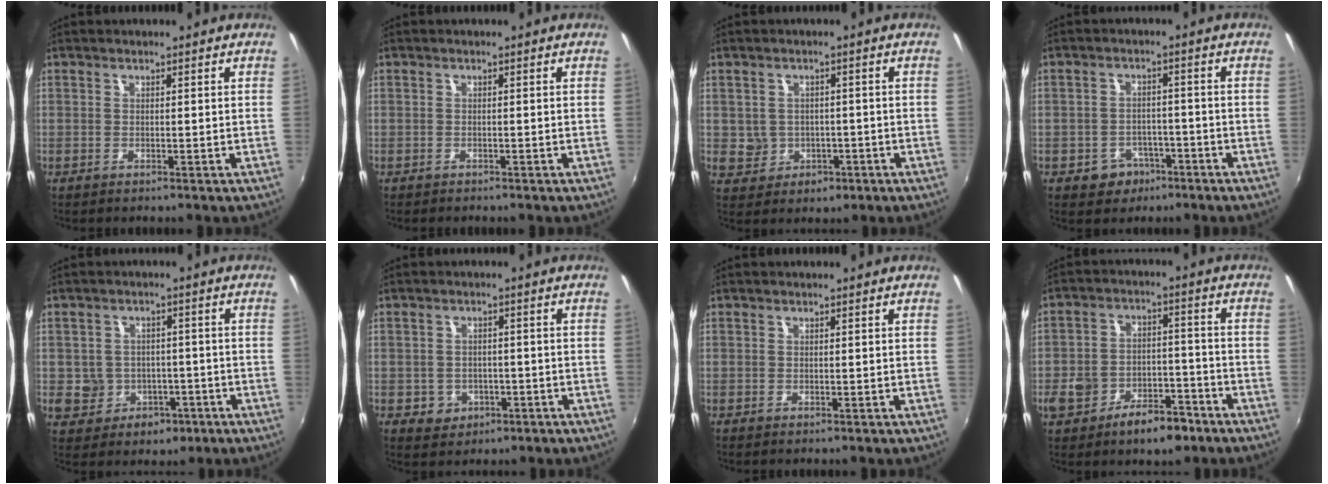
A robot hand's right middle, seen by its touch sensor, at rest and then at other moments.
{"total": 0.9, "force": [-0.8, 0.4, 0.1], "torque": [-0.006, -0.002, -0.012]}
{"total": 5.7, "force": [-0.8, 5.5, 1.6], "torque": [-0.046, 0.006, 0.004]}
{"total": 5.4, "force": [-3.2, 4.2, 1.3], "torque": [-0.037, 0.010, -0.036]}
{"total": 8.0, "force": [-2.1, 7.4, 2.2], "torque": [-0.072, 0.014, -0.013]}
{"total": 5.6, "force": [-1.8, 5.0, 1.6], "torque": [-0.052, 0.006, -0.014]}
{"total": 0.0}
{"total": 10.5, "force": [-6.4, 5.7, 6.2], "torque": [-0.125, 0.008, -0.100]}